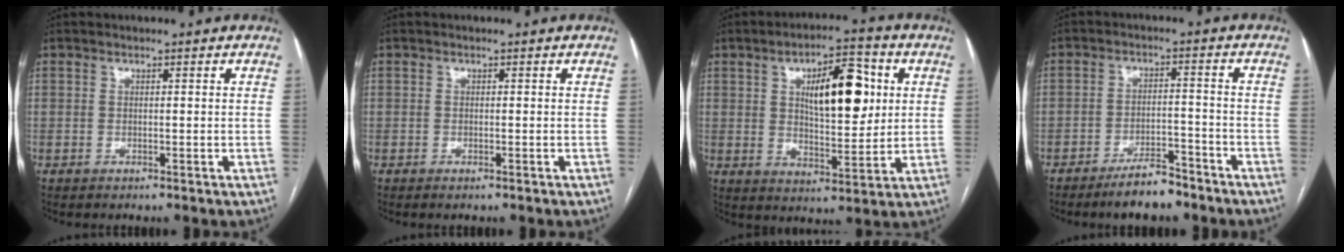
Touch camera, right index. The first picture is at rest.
{"total": 0.5, "force": [-0.4, 0.0, 0.4], "torque": [-0.009, -0.001, -0.005]}
{"total": 12.8, "force": [3.4, 4.6, 11.5], "torque": [-0.179, 0.014, 0.058]}
{"total": 6.4, "force": [-5.3, 1.8, 3.1], "torque": [-0.053, 0.000, -0.089]}